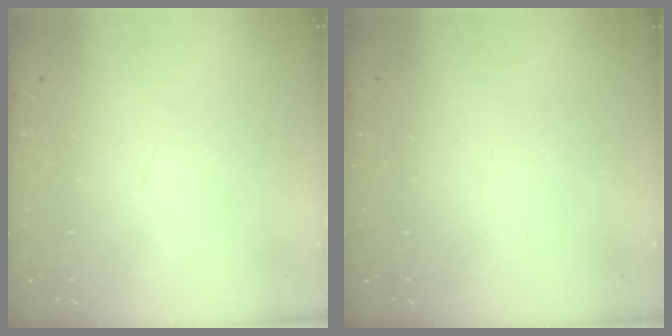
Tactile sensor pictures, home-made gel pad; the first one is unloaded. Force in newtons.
{"total": 0.0}